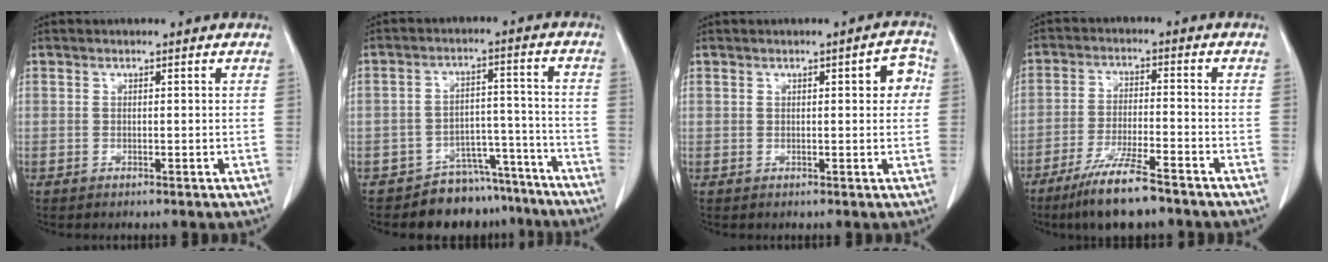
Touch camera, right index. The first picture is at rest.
{"total": 8.7, "force": [-7.4, 4.6, 0.3], "torque": [0.028, 0.061, -0.108]}
{"total": 3.7, "force": [0.7, 1.2, 3.4], "torque": [-0.030, 0.011, 0.002]}
{"total": 9.9, "force": [-7.4, 0.9, 6.5], "torque": [-0.123, -0.025, -0.130]}